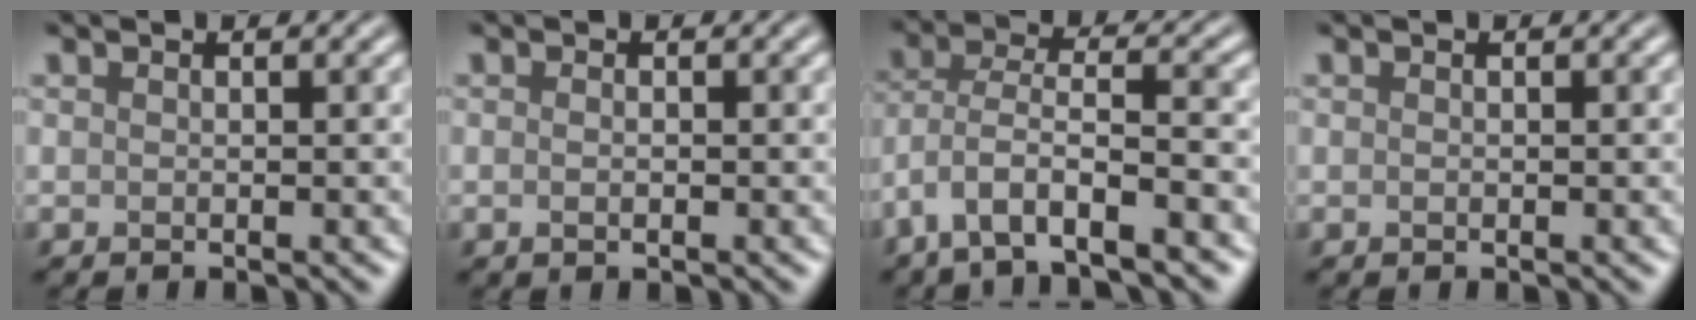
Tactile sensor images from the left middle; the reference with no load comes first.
{"total": 0.7, "force": [-0.1, 0.3, 0.6], "torque": [-0.014, -0.002, -0.002]}
{"total": 6.7, "force": [-4.0, 2.0, 5.0], "torque": [-0.095, 0.000, -0.083]}
{"total": 0.0}